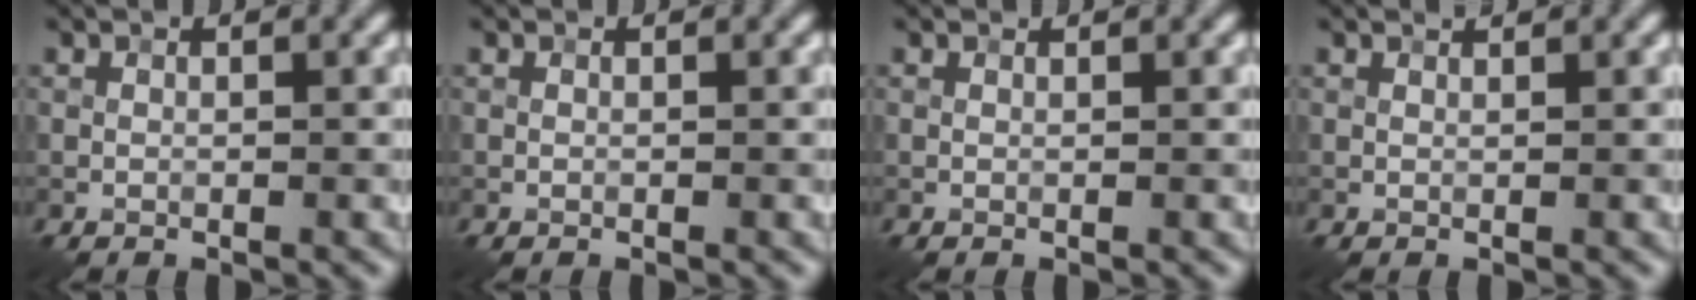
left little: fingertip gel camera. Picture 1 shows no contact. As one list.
[{"total": 0.0}, {"total": 0.0}, {"total": 0.6, "force": [0.6, 0.0, 0.2], "torque": [-0.007, -0.002, 0.006]}]